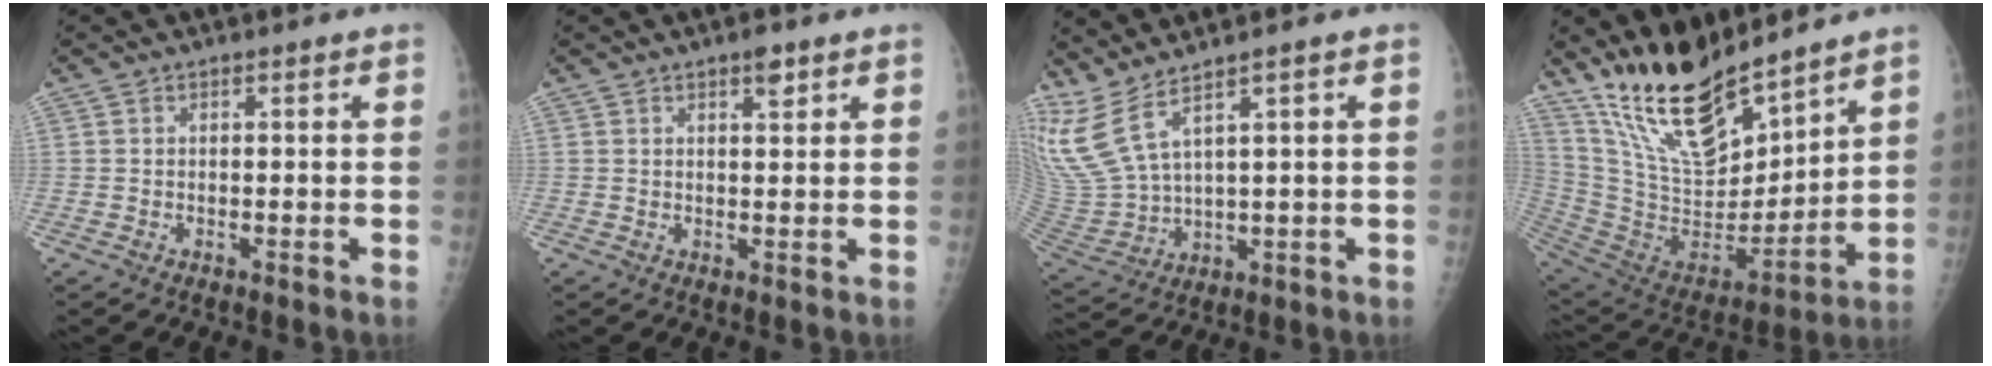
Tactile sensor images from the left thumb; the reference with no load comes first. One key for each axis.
{"total": 2.4, "fx": 1.5, "fy": 0.8, "fz": 1.6, "tx": -0.017, "ty": -0.008, "tz": 0.022}
{"total": 9.6, "fx": 6.8, "fy": 2.3, "fz": 6.3, "tx": -0.156, "ty": -0.035, "tz": 0.167}
{"total": 21.2, "fx": 16.9, "fy": 7.2, "fz": 10.5, "tx": -0.153, "ty": -0.102, "tz": 0.317}